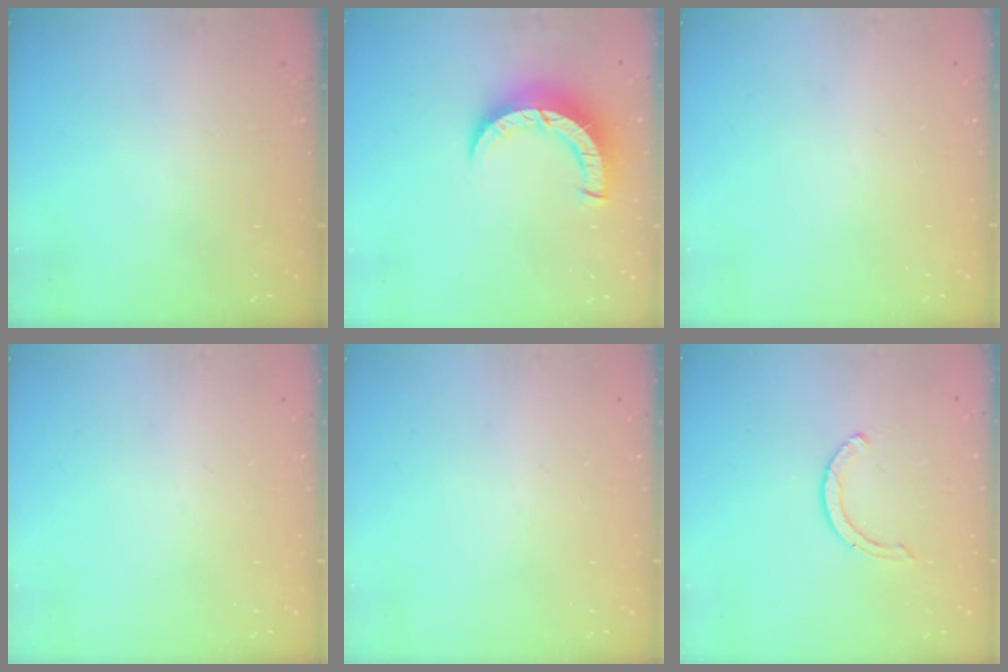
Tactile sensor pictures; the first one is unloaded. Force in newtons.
{"total": 8.8, "press": 8.8, "slide": 1.1}
{"total": 0.0}
{"total": 0.0}
{"total": 0.0}
{"total": 2.9, "press": 2.9, "slide": 0.4}